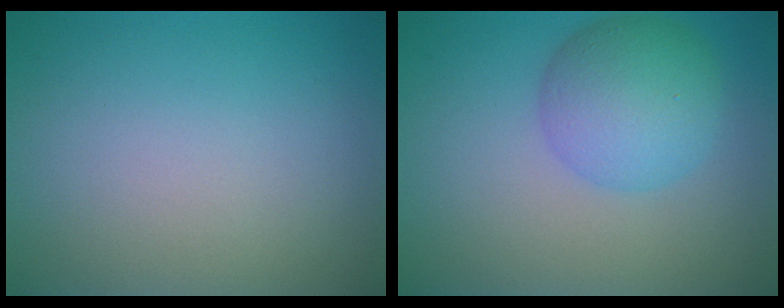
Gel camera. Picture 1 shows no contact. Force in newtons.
{"total": 5.2, "press": 5.2, "slide": 0.1}